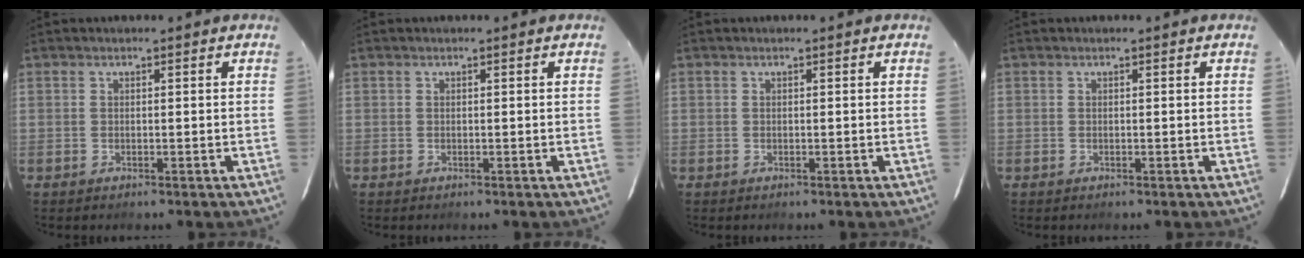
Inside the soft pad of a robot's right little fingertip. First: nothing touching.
{"total": 0.0}
{"total": 0.0}
{"total": 0.0}